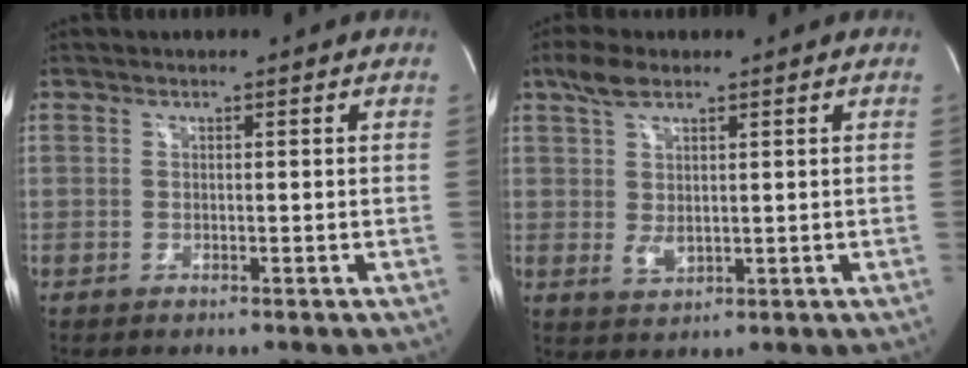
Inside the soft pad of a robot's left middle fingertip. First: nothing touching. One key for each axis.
{"total": 5.9, "fx": 2.9, "fy": 2.5, "fz": 4.5, "tx": -0.095, "ty": 0.002, "tz": 0.058}